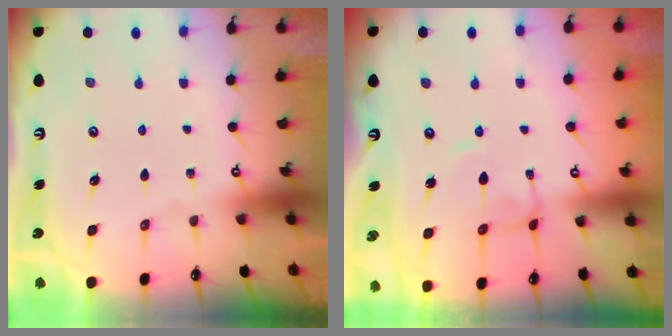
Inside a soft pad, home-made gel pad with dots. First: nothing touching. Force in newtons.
{"total": 1.4, "press": 1.3, "slide": 0.4}